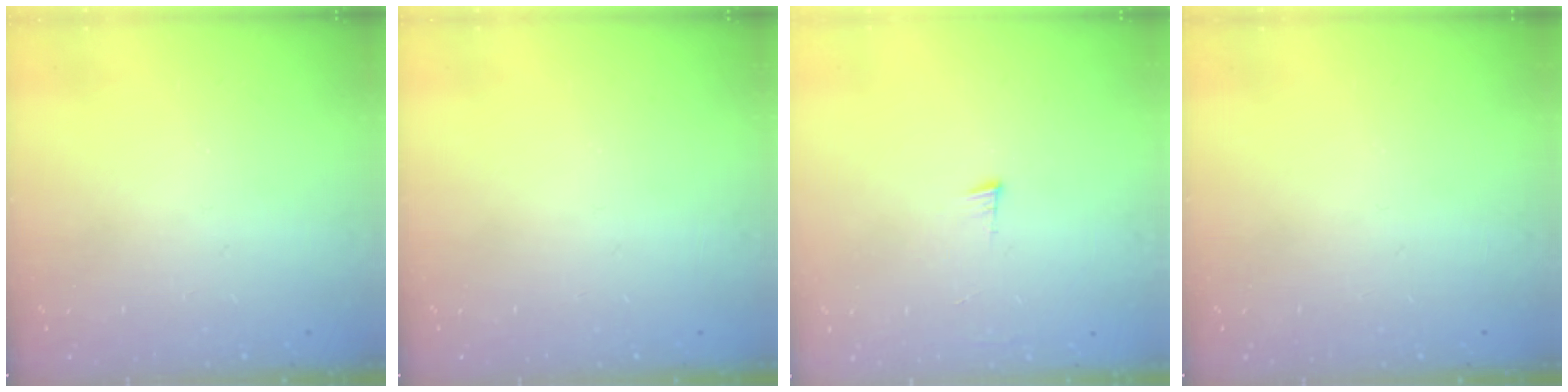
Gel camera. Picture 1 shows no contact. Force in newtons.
{"total": 0.0}
{"total": 3.2, "press": 3.2, "slide": 0.4}
{"total": 0.0}